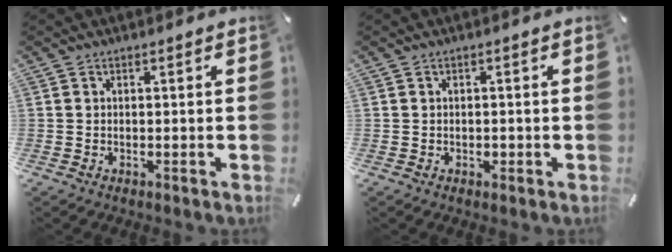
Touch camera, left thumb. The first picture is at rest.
{"total": 1.0, "force": [-0.4, 0.8, 0.5], "torque": [-0.011, 0.002, -0.008]}